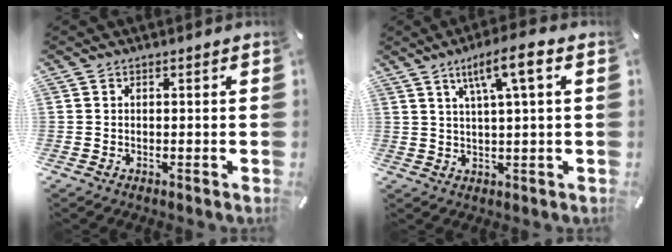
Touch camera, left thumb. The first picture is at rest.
{"total": 8.7, "force": [3.4, 1.2, 7.9], "torque": [-0.138, -0.002, 0.054]}